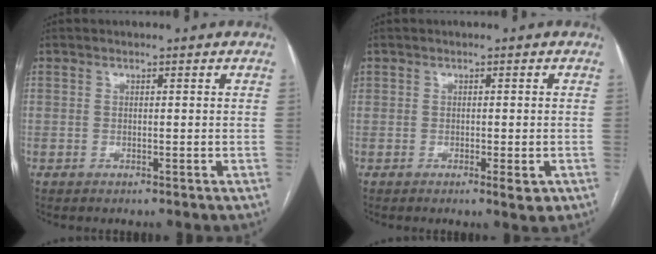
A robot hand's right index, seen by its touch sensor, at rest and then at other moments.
{"total": 2.3, "force": [-0.8, 1.0, 1.9], "torque": [-0.028, 0.001, -0.003]}